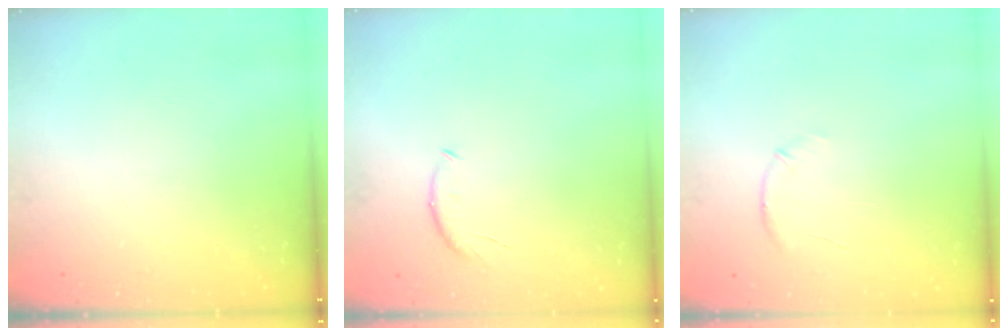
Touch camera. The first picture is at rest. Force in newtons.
{"total": 6.5, "press": 6.4, "slide": 0.8}
{"total": 5.8, "press": 5.4, "slide": 2.2}